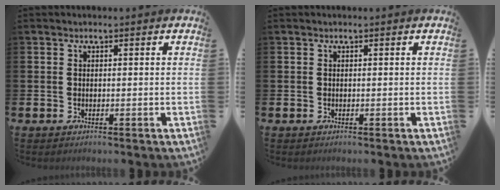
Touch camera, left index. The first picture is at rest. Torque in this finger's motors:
{"motor_torque": [0.00, 0.00, 0.00, 0.01]}